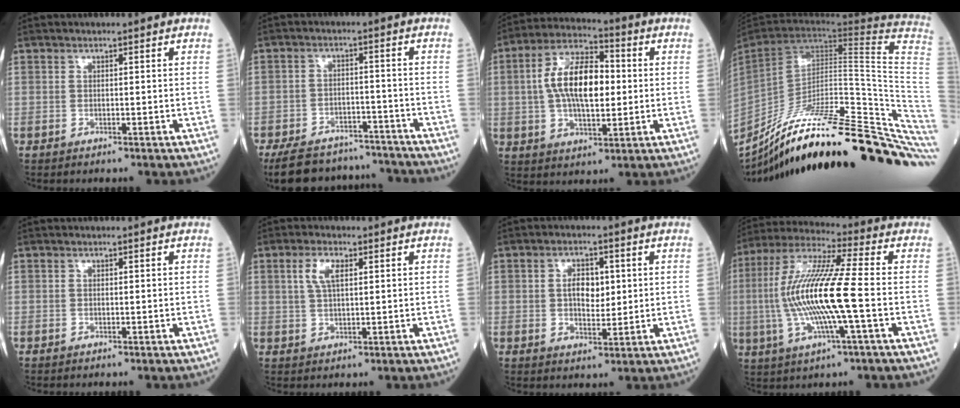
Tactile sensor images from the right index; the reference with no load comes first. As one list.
[{"total": 14.6, "force": [-13.0, 5.2, 4.1], "torque": [-0.068, 0.013, -0.184]}, {"total": 13.0, "force": [0.8, 5.4, 11.8], "torque": [-0.225, 0.018, 0.012]}, {"total": 37.5, "force": [-29.0, 3.9, 23.4], "torque": [-0.249, -0.043, -0.413]}, {"total": 0.0}, {"total": 4.1, "force": [1.6, 1.4, 3.5], "torque": [-0.075, 0.007, 0.032]}, {"total": 5.0, "force": [0.9, 2.7, 4.2], "torque": [-0.069, 0.005, 0.018]}, {"total": 15.9, "force": [-1.7, 0.8, 15.7], "torque": [-0.325, 0.004, -0.040]}]